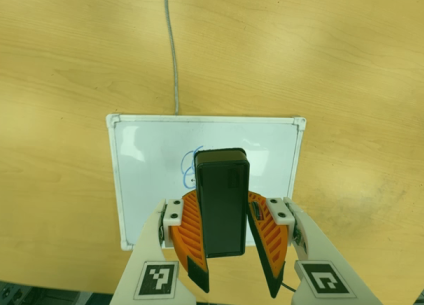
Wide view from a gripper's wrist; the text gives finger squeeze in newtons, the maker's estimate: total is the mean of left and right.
{"total": 7.2, "left": 8.1, "right": 6.2}